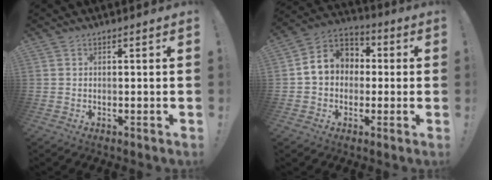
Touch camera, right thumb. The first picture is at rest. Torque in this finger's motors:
{"motor_torque": [1.74, 1.71, 0.93, -0.31, 0.01]}